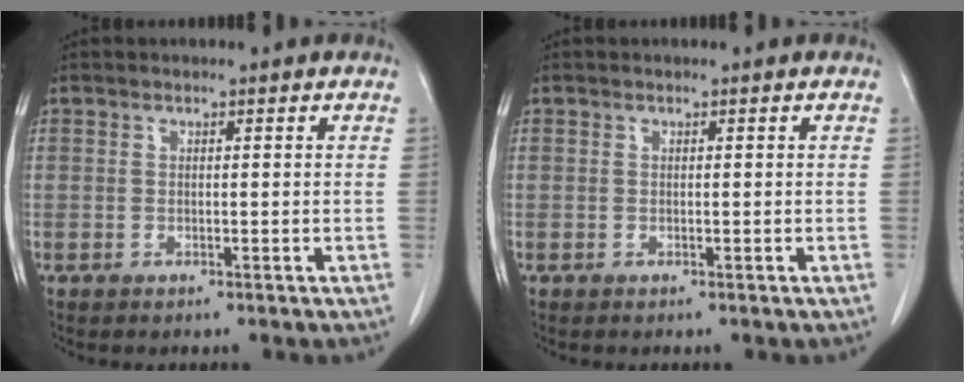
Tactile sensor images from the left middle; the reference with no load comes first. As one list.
[{"total": 0.0}]